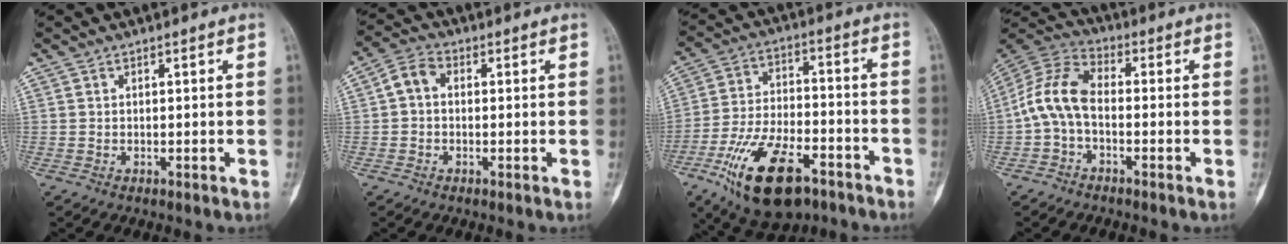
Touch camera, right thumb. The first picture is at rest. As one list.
[{"total": 4.5, "force": [0.2, 3.4, 3.0], "torque": [-0.050, 0.013, -0.008]}, {"total": 18.8, "force": [-10.1, 8.8, 13.2], "torque": [-0.241, 0.048, -0.166]}, {"total": 9.6, "force": [-1.6, 5.6, 7.7], "torque": [-0.156, 0.032, -0.046]}]